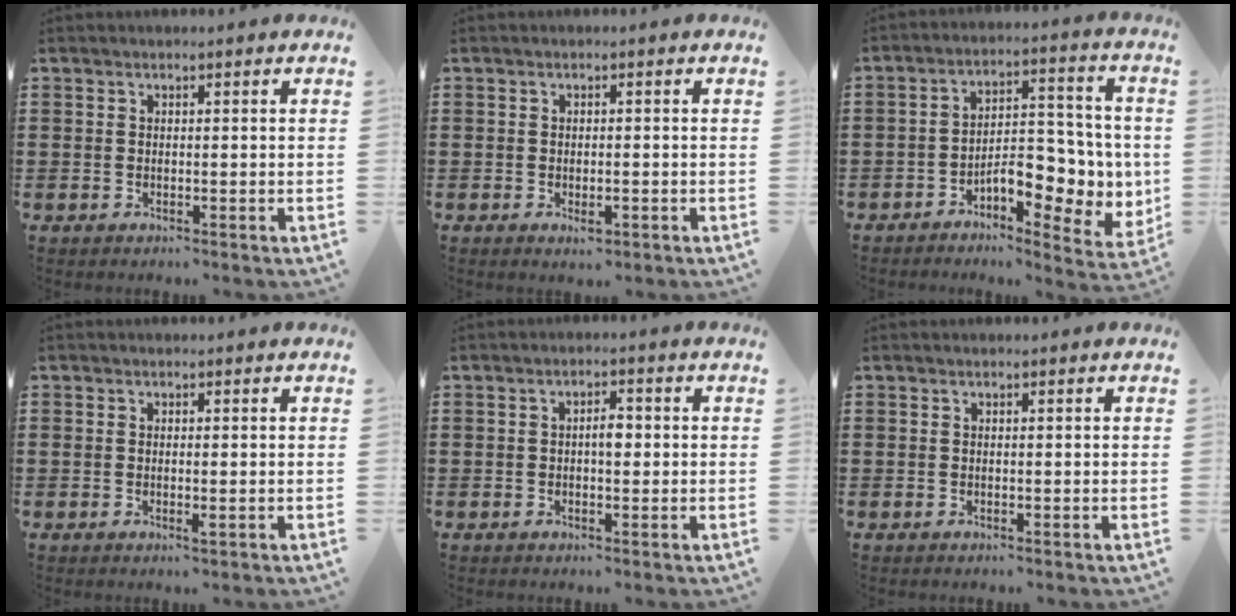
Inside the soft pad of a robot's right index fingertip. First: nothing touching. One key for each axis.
{"total": 1.5, "fx": -0.7, "fy": 0.7, "fz": 1.1, "tx": -0.022, "ty": -0.001, "tz": -0.014}
{"total": 8.6, "fx": -2.6, "fy": 4.5, "fz": 6.9, "tx": -0.087, "ty": -0.002, "tz": -0.049}
{"total": 1.1, "fx": -0.3, "fy": 0.2, "fz": 1.0, "tx": -0.026, "ty": -0.006, "tz": -0.006}
{"total": 2.6, "fx": -0.1, "fy": 1.1, "fz": 2.4, "tx": -0.037, "ty": 0.000, "tz": -0.004}
{"total": 0.0}